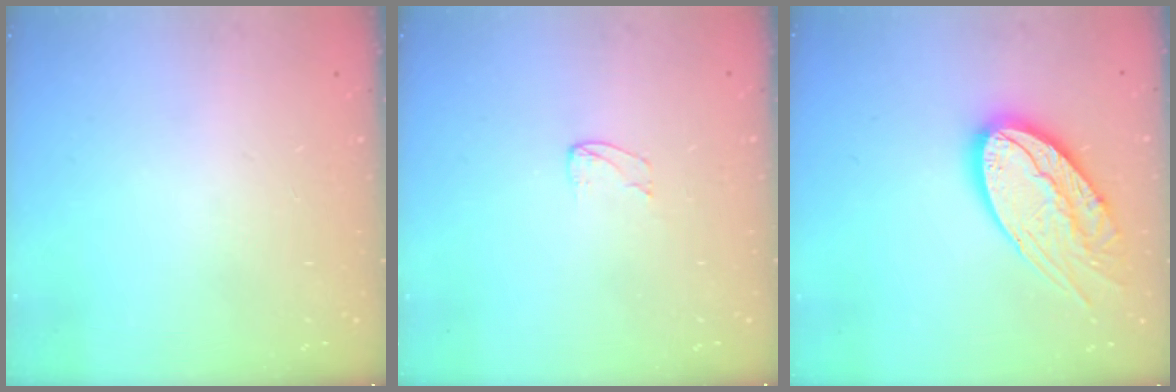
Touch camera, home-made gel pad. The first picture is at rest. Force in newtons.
{"total": 3.2, "press": 3.2, "slide": 0.2}
{"total": 20.8, "press": 20.7, "slide": 2.4}